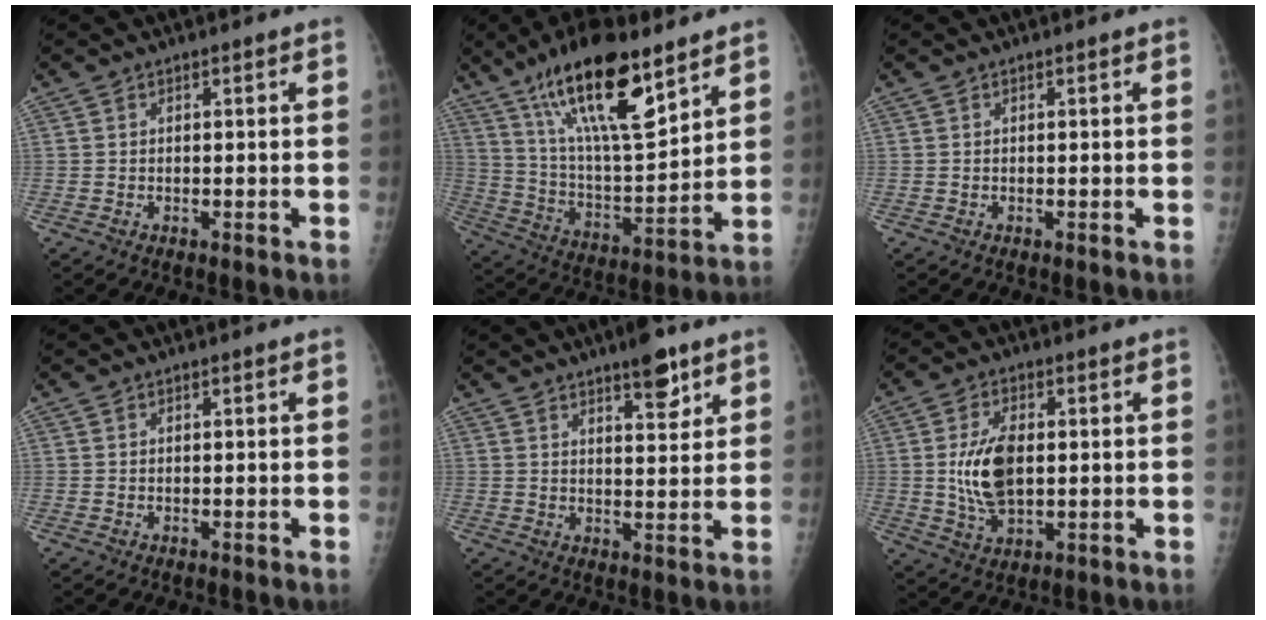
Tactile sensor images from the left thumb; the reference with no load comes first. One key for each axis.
{"total": 20.6, "fx": 12.8, "fy": 6.3, "fz": 14.8, "tx": -0.233, "ty": -0.057, "tz": 0.232}
{"total": 0.0}
{"total": 0.0}
{"total": 6.7, "fx": 4.4, "fy": 2.1, "fz": 4.6, "tx": -0.051, "ty": -0.026, "tz": 0.062}
{"total": 9.8, "fx": 0.3, "fy": 5.5, "fz": 8.1, "tx": -0.149, "ty": -0.003, "tz": 0.013}